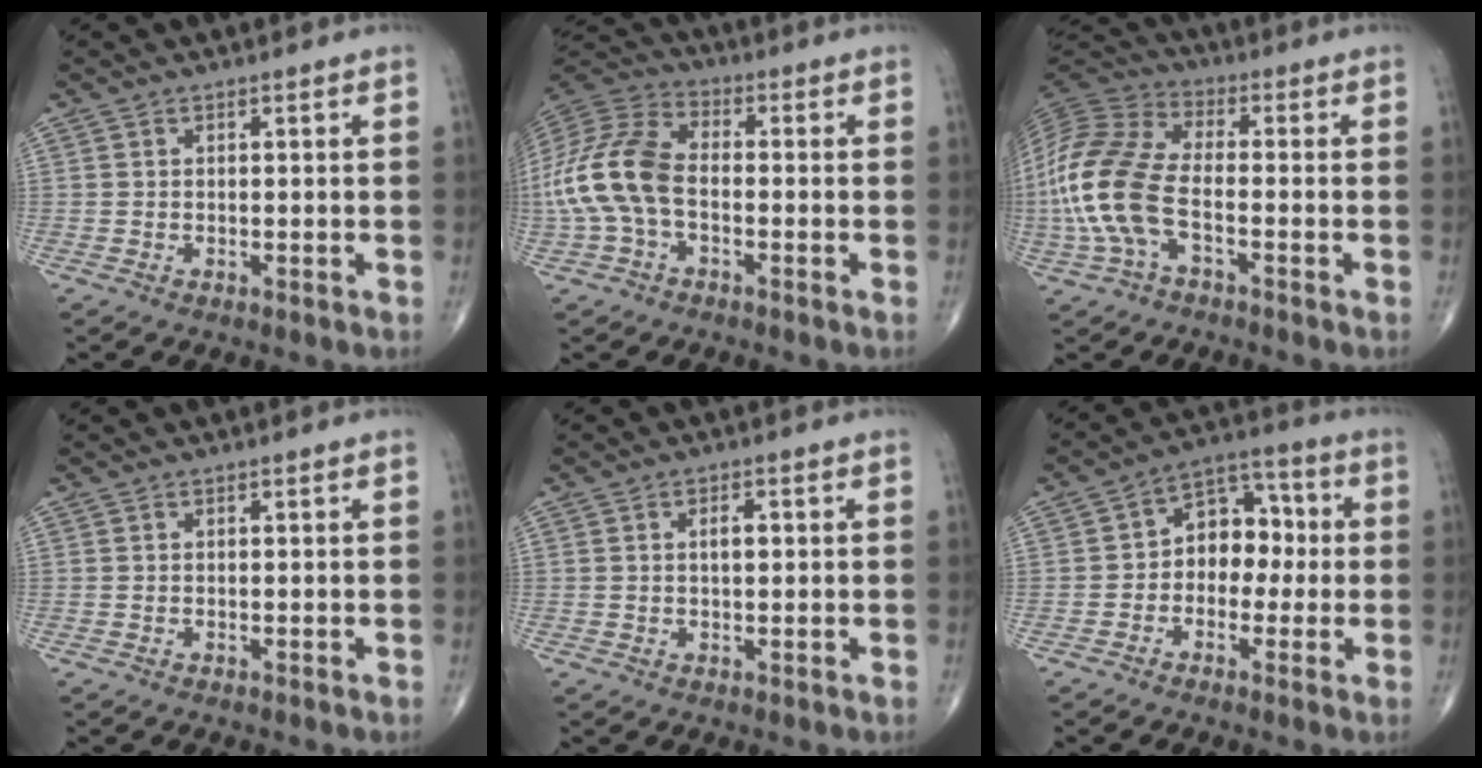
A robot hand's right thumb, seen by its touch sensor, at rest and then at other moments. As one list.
[{"total": 15.7, "force": [-2.2, 9.3, 12.4], "torque": [-0.278, 0.034, -0.047]}, {"total": 16.0, "force": [-3.6, 8.0, 13.4], "torque": [-0.304, 0.029, -0.074]}, {"total": 0.0}, {"total": 2.5, "force": [0.4, 1.2, 2.1], "torque": [-0.034, 0.002, 0.005]}, {"total": 9.7, "force": [-0.4, 7.0, 6.6], "torque": [-0.058, 0.040, -0.021]}]